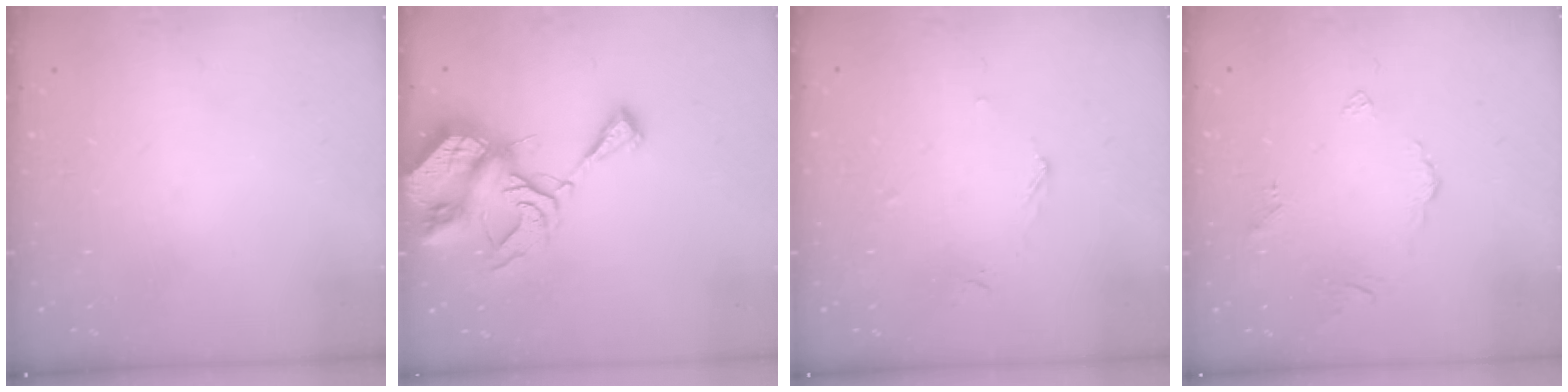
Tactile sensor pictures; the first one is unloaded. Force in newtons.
{"total": 9.8, "press": 9.8, "slide": 1.1}
{"total": 3.7, "press": 3.7, "slide": 0.4}
{"total": 2.6, "press": 2.6, "slide": 0.5}